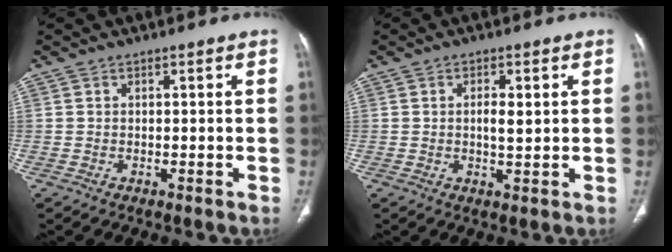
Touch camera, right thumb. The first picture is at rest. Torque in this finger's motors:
{"motor_torque": [0.02, 0.26, 0.10, 0.10, -0.03]}